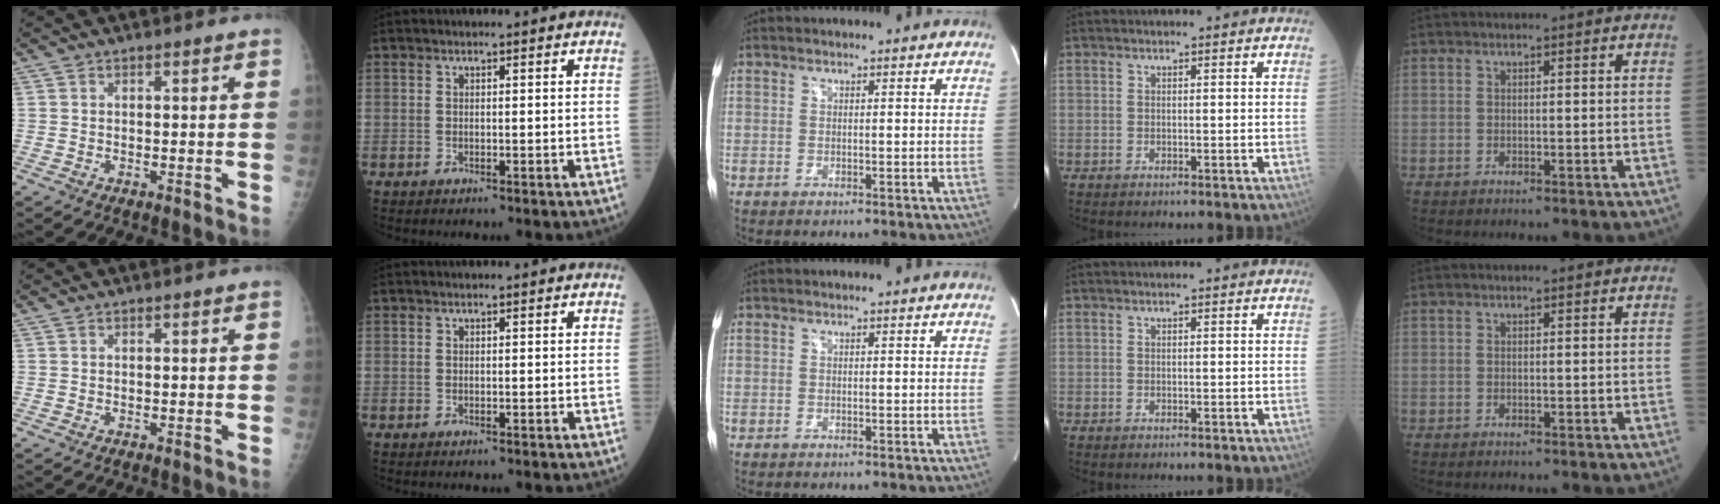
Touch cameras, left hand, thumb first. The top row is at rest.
{}